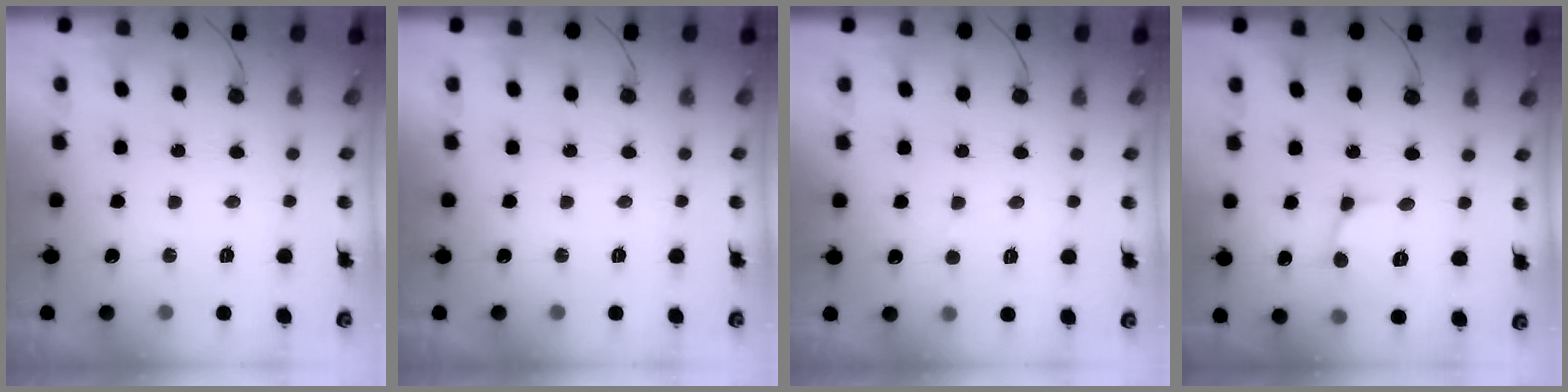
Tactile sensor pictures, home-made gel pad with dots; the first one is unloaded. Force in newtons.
{"total": 0.0}
{"total": 3.2, "press": 3.2, "slide": 0.3}
{"total": 2.8, "press": 2.8, "slide": 0.3}